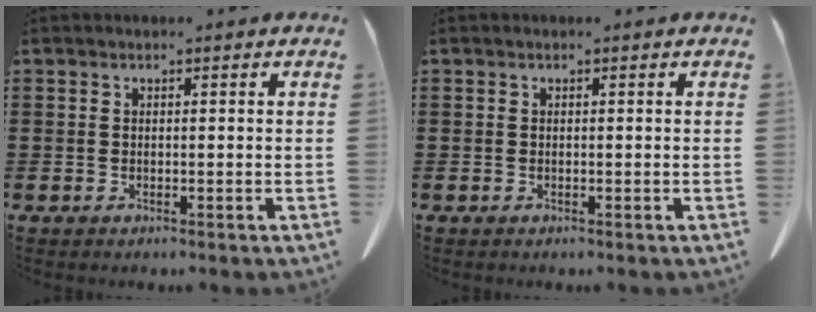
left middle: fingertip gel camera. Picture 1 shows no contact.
{"total": 0.0}